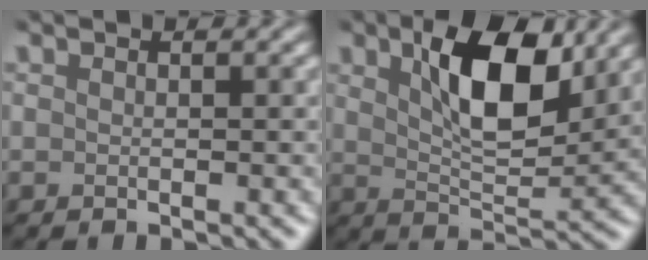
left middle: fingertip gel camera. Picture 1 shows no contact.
{"total": 6.5, "force": [3.2, 2.1, 5.2], "torque": [-0.100, 0.006, 0.067]}